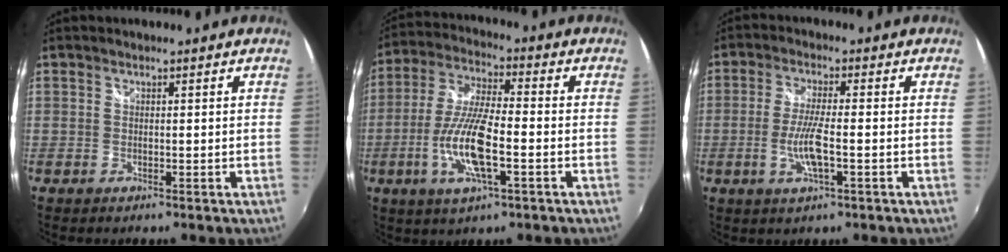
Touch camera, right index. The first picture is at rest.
{"total": 12.3, "force": [-3.8, 2.8, 11.3], "torque": [-0.236, -0.005, -0.075]}
{"total": 6.2, "force": [-1.8, 0.8, 5.9], "torque": [-0.122, -0.004, -0.035]}